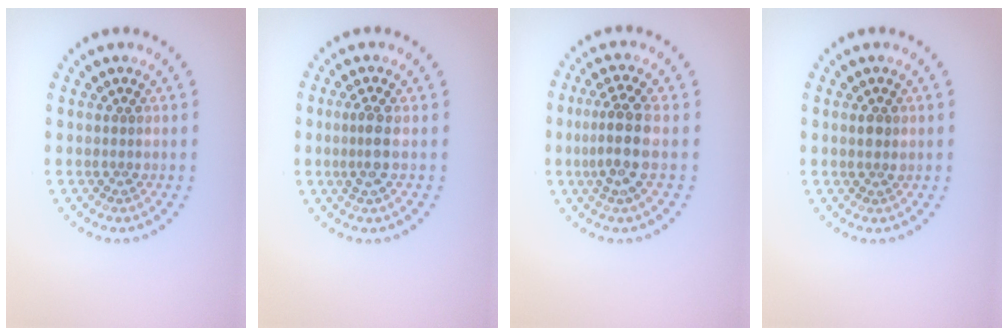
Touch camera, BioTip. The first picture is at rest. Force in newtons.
{"total": 1.7, "press": 1.4, "slide": 1.0}
{"total": 3.7, "press": 3.1, "slide": 2.0}
{"total": 1.1, "press": 1.0, "slide": 0.5}